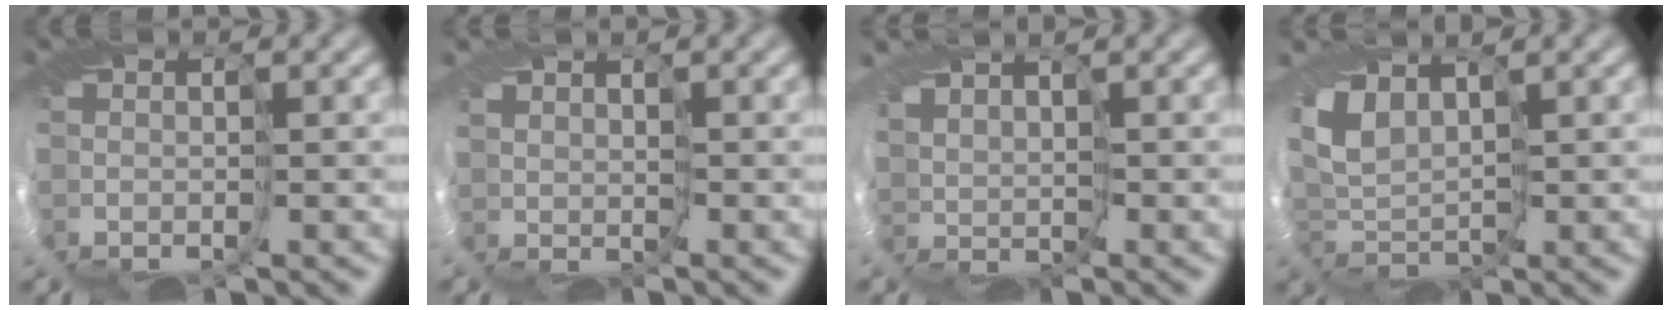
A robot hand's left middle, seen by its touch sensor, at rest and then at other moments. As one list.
[{"total": 0.8, "force": [0.8, 0.2, -0.2], "torque": [0.002, -0.003, 0.014]}, {"total": 2.1, "force": [2.0, 0.6, 0.3], "torque": [-0.016, 0.002, 0.037]}, {"total": 2.9, "force": [1.5, 1.6, 1.8], "torque": [-0.056, 0.001, 0.025]}]